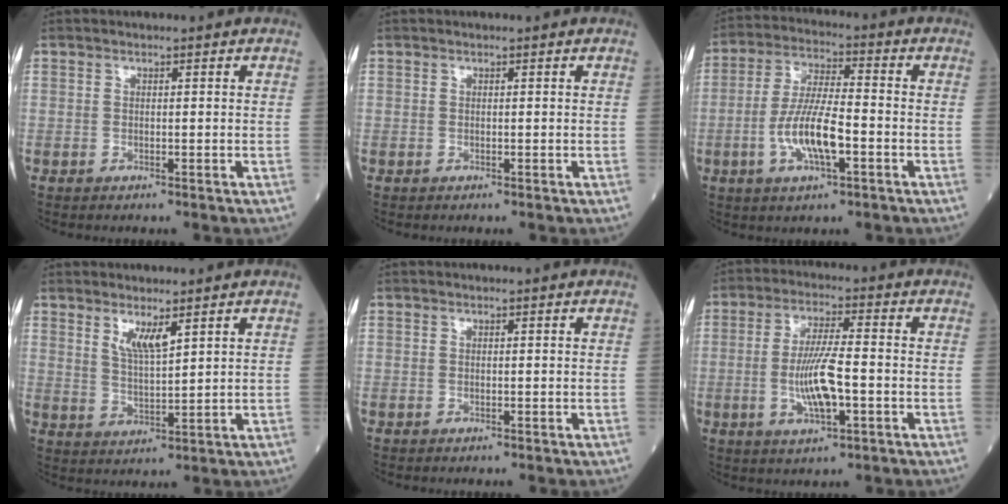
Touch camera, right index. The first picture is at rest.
{"total": 0.0}
{"total": 9.8, "force": [-2.9, 2.2, 9.1], "torque": [-0.186, 0.001, -0.056]}
{"total": 4.1, "force": [2.6, 0.6, 3.1], "torque": [-0.068, -0.010, 0.055]}
{"total": 0.0}
{"total": 8.7, "force": [-1.8, 1.6, 8.3], "torque": [-0.167, -0.001, -0.032]}